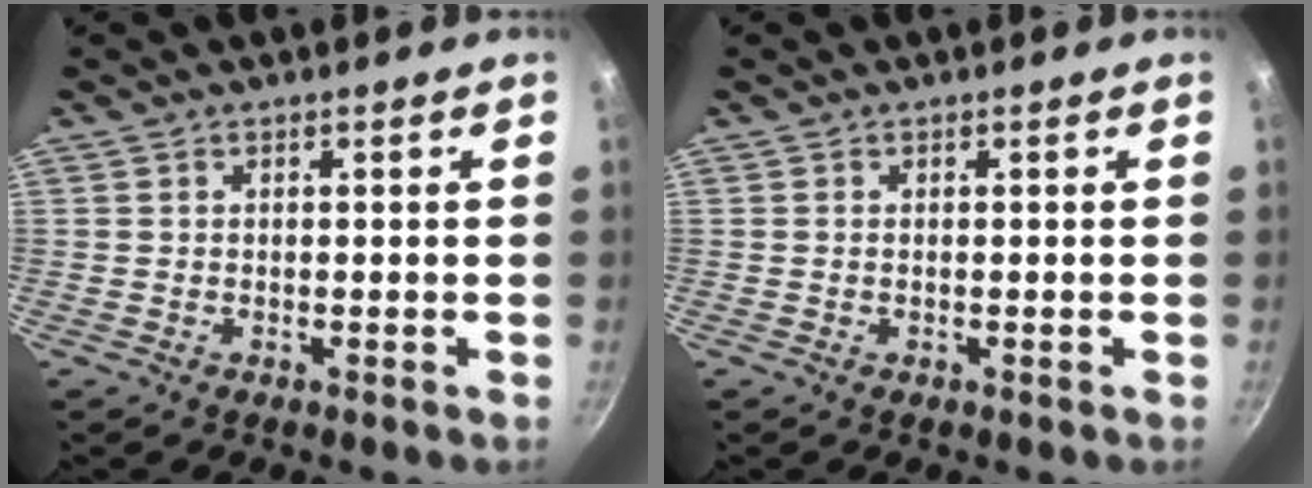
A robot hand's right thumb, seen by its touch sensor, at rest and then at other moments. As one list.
[{"total": 0.0}]